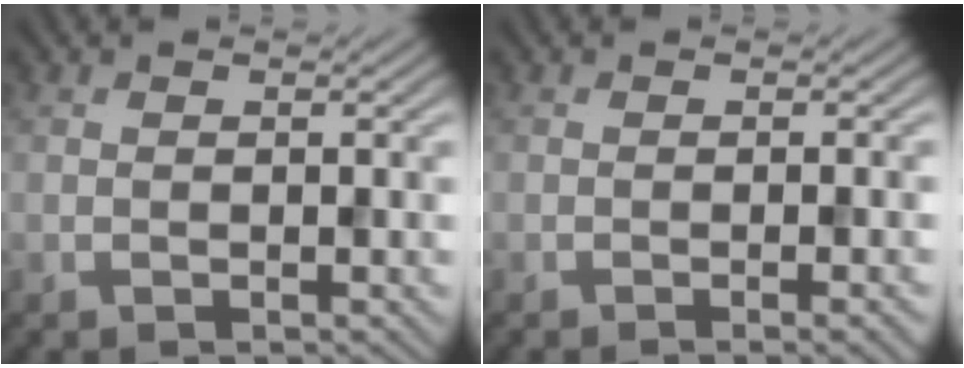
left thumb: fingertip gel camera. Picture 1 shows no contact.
{"total": 2.2, "force": [-0.8, 0.5, 2.0], "torque": [-0.022, 0.003, -0.016]}